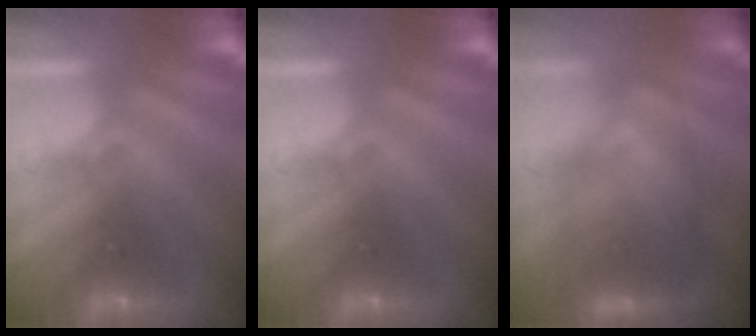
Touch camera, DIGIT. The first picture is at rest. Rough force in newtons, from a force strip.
{"total": 0.0}
{"total": 3.4}